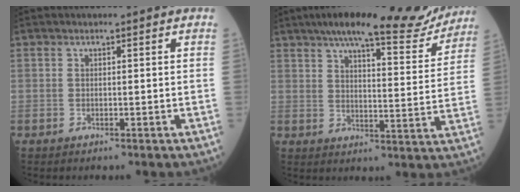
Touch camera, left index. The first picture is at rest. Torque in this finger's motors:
{"motor_torque": [1.13, -1.01, 0.29, 0.07]}